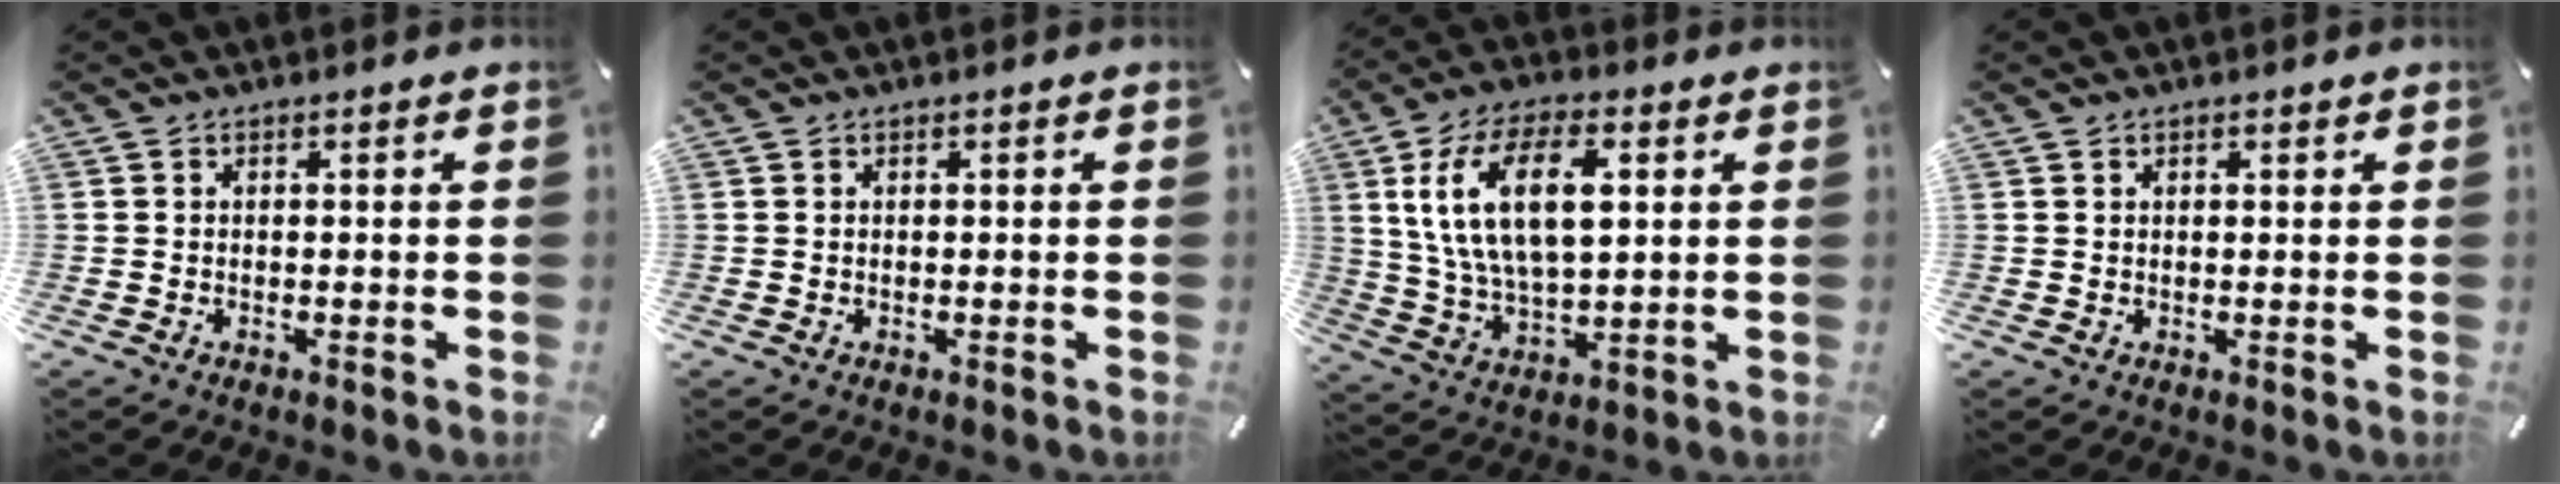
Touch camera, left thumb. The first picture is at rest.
{"total": 0.0}
{"total": 16.0, "force": [5.1, 8.2, 12.7], "torque": [-0.265, 0.007, 0.084]}
{"total": 0.7, "force": [0.4, 0.5, 0.3], "torque": [-0.005, 0.002, 0.007]}